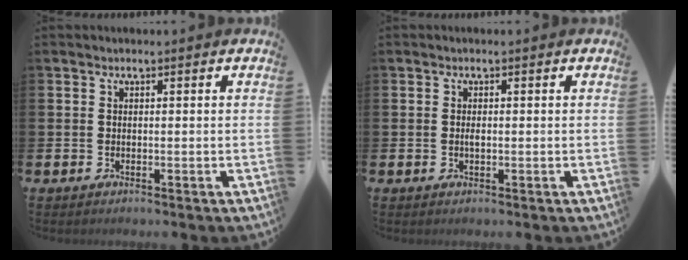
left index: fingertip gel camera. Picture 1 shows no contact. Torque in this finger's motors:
{"motor_torque": [0.24, 0.15, 0.00, 0.00]}